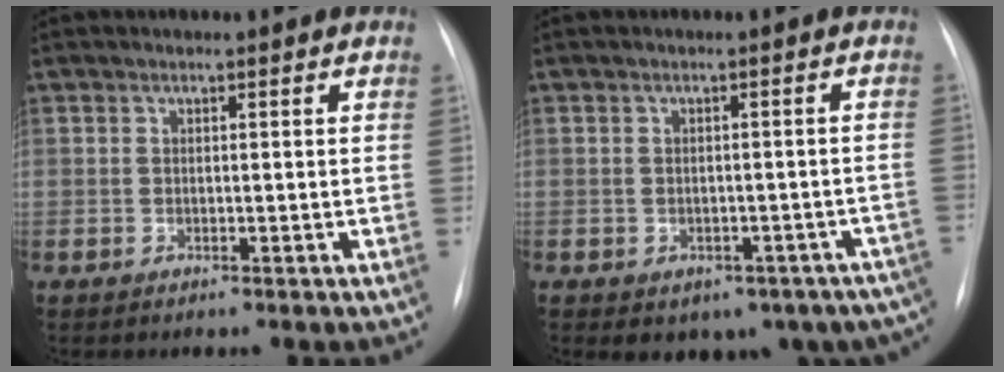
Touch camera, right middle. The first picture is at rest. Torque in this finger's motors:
{"motor_torque": [1.07, -1.07, 0.18, 0.07]}